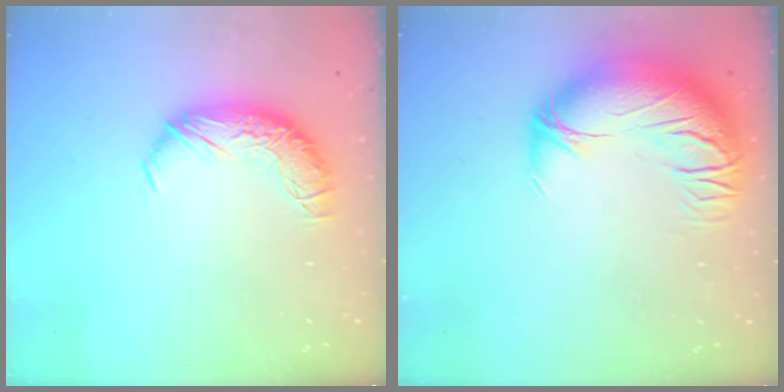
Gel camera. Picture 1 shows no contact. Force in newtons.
{"total": 5.8, "press": 4.7, "slide": 3.5}